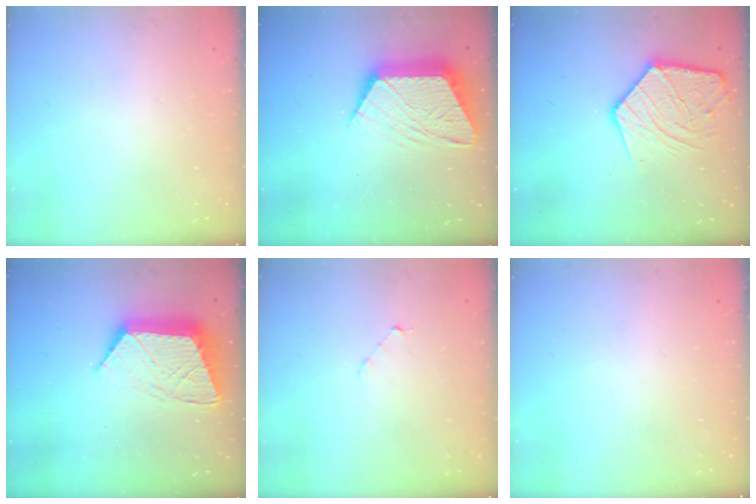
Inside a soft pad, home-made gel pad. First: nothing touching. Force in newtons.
{"total": 14.6, "press": 14.6, "slide": 1.0}
{"total": 14.5, "press": 14.4, "slide": 1.3}
{"total": 15.4, "press": 15.3, "slide": 1.2}
{"total": 3.0, "press": 3.0, "slide": 0.3}
{"total": 0.0}